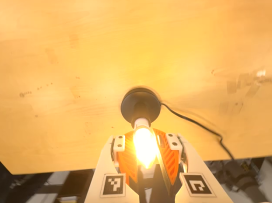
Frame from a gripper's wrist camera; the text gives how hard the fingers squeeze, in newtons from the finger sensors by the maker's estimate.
{"total": 15.4, "left": 14.9, "right": 15.9}